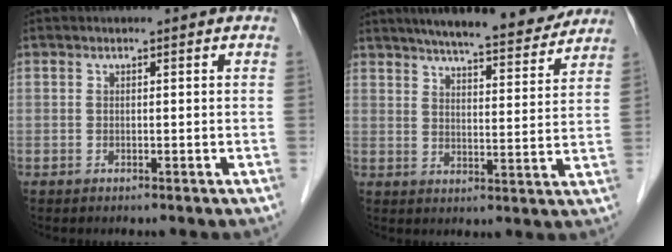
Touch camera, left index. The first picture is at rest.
{"total": 16.9, "force": [14.8, 2.4, 7.7], "torque": [-0.109, 0.007, 0.202]}